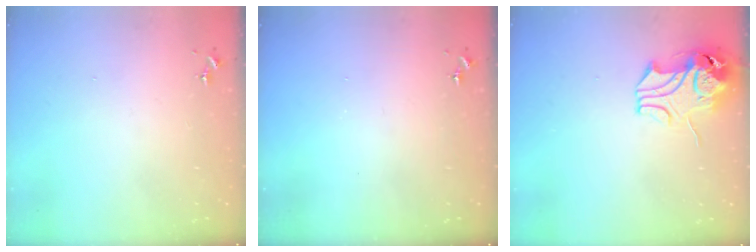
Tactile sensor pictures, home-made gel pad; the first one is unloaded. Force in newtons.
{"total": 0.0}
{"total": 10.6, "press": 10.5, "slide": 1.8}